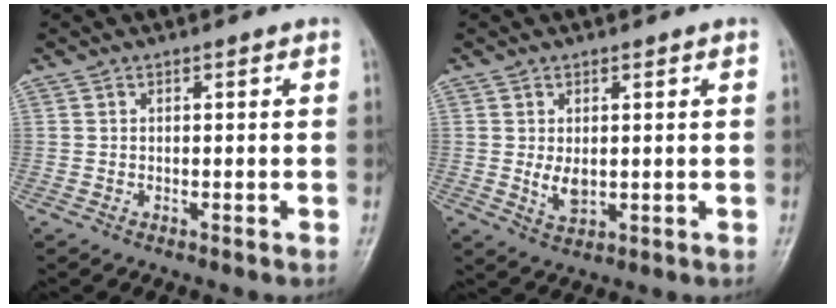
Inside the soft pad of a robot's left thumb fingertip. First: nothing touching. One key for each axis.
{"total": 3.5, "fx": 0.4, "fy": 2.2, "fz": 2.7, "tx": -0.042, "ty": -0.011, "tz": 0.016}